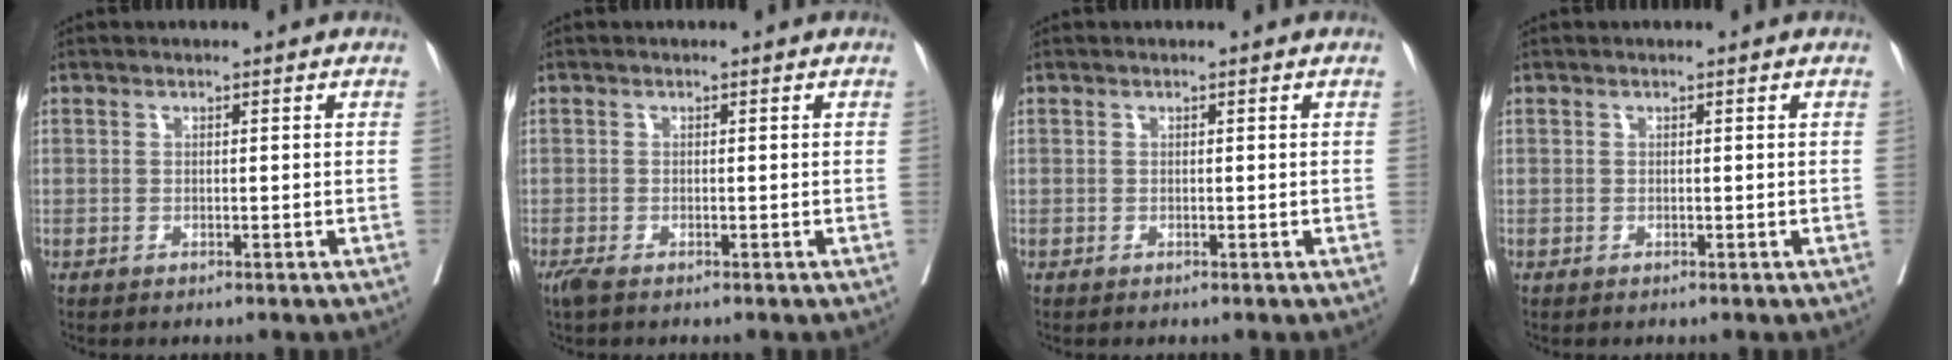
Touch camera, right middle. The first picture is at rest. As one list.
[{"total": 1.6, "force": [-1.2, 0.4, 1.0], "torque": [-0.026, -0.008, -0.023]}, {"total": 0.0}, {"total": 0.0}]